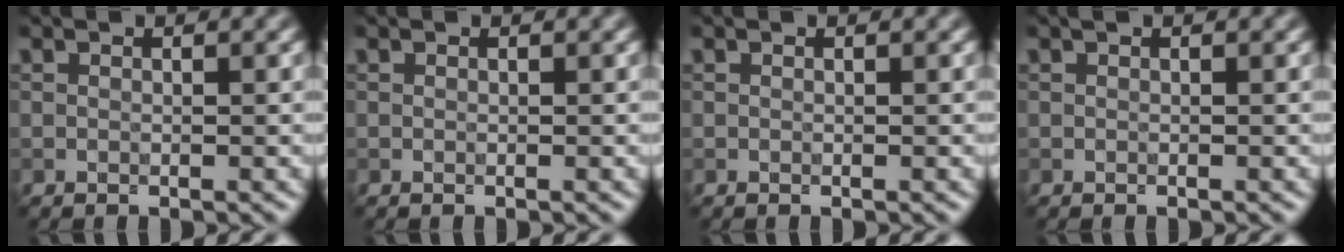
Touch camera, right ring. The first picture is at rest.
{"total": 0.0}
{"total": 0.0}
{"total": 0.6, "force": [0.4, 0.2, 0.3], "torque": [-0.002, -0.005, 0.002]}